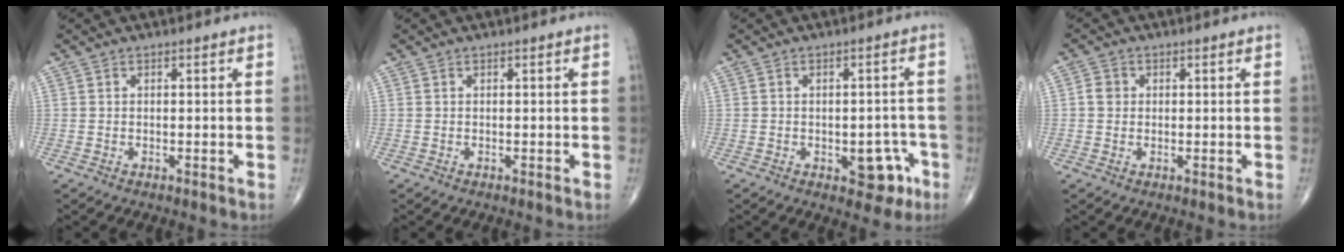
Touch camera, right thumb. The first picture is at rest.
{"total": 0.0}
{"total": 6.7, "force": [-2.7, 3.8, 4.8], "torque": [-0.028, 0.018, -0.028]}
{"total": 2.1, "force": [0.1, 1.9, 0.9], "torque": [-0.008, 0.004, 0.001]}